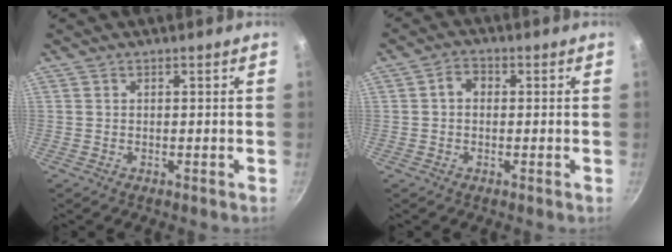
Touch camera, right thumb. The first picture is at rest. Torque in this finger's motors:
{"motor_torque": [-0.13, 1.02, 0.49, -0.34, 0.00]}